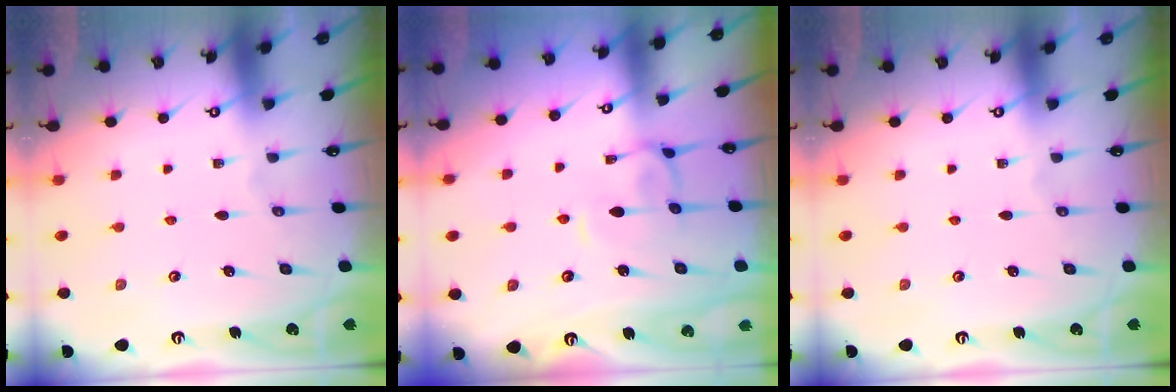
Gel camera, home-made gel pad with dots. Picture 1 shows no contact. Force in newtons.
{"total": 0.9, "press": 0.6, "slide": 0.6}
{"total": 0.0}